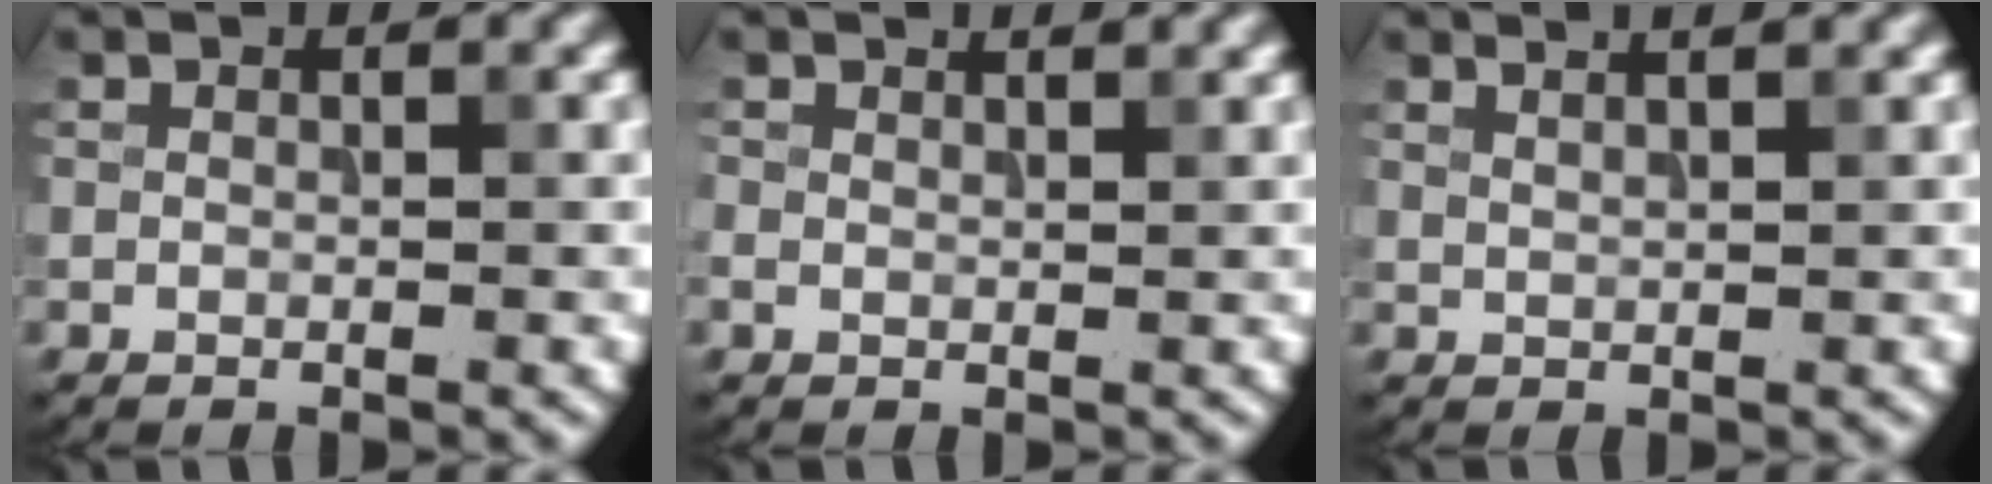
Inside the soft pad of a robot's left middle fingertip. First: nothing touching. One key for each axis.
{"total": 1.4, "fx": 1.1, "fy": 0.5, "fz": 0.7, "tx": -0.016, "ty": 0.000, "tz": 0.017}
{"total": 4.0, "fx": 2.9, "fy": 1.6, "fz": 2.3, "tx": -0.010, "ty": 0.032, "tz": 0.010}